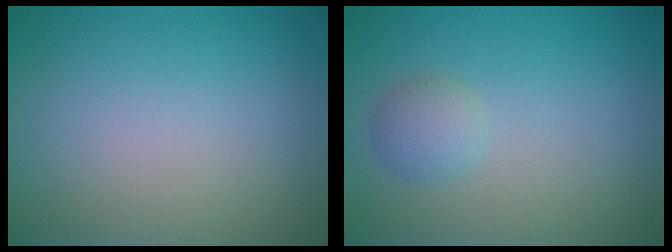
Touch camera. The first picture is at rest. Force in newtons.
{"total": 1.7, "press": 1.7, "slide": 0.0}